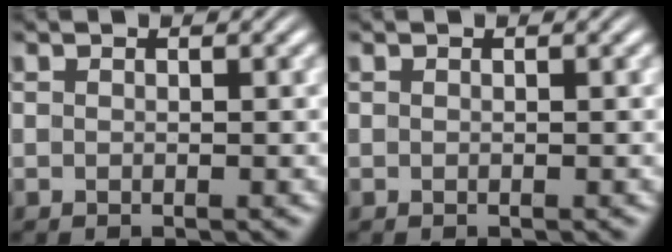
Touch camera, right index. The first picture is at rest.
{"total": 0.0}